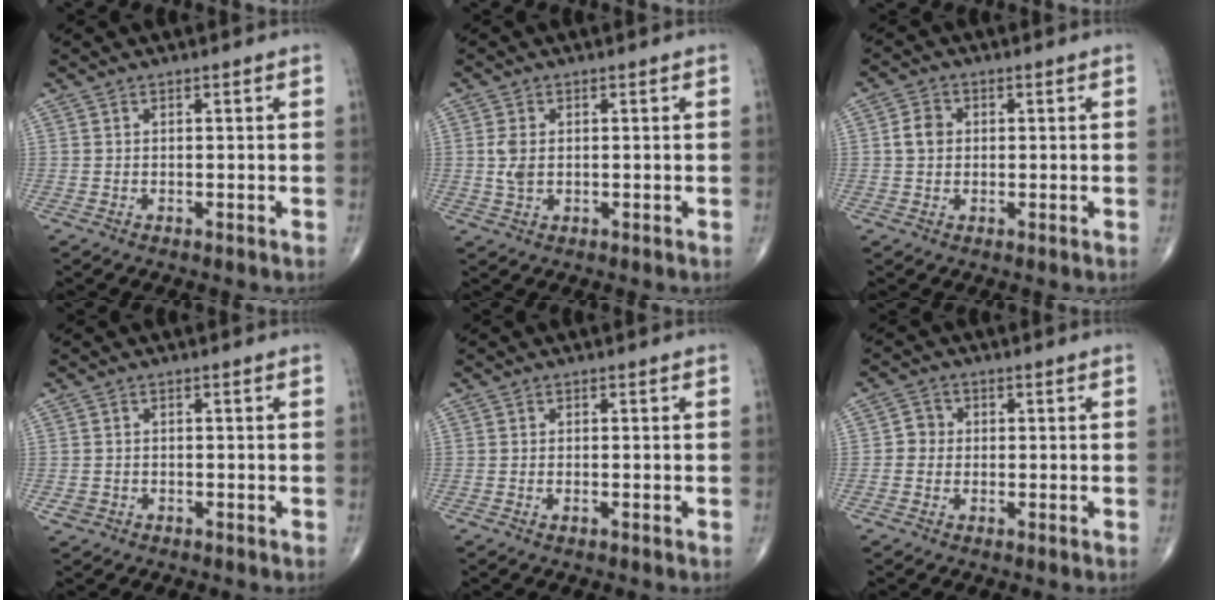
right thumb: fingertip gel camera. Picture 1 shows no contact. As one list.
[{"total": 3.3, "force": [0.2, 2.0, 2.6], "torque": [-0.059, 0.000, 0.005]}, {"total": 3.5, "force": [0.3, 2.9, 2.0], "torque": [-0.029, 0.006, 0.001]}, {"total": 1.6, "force": [-0.7, 1.4, 0.5], "torque": [-0.005, 0.005, -0.011]}, {"total": 0.8, "force": [-0.4, 0.2, 0.7], "torque": [-0.015, 0.000, -0.008]}, {"total": 2.8, "force": [-0.3, 2.6, 0.9], "torque": [0.004, 0.008, -0.012]}]